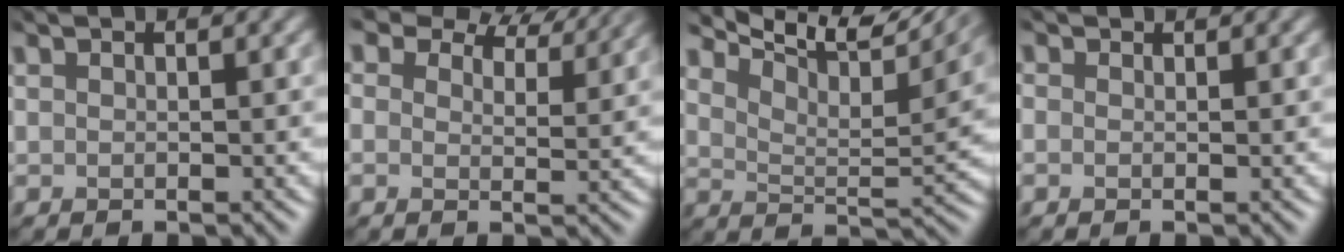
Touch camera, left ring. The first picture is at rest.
{"total": 6.0, "force": [5.5, 2.1, 1.4], "torque": [-0.044, -0.020, 0.084]}
{"total": 8.0, "force": [5.0, 3.3, 5.2], "torque": [-0.104, 0.000, 0.093]}
{"total": 1.0, "force": [-0.3, -0.5, -0.9], "torque": [0.009, -0.006, 0.004]}